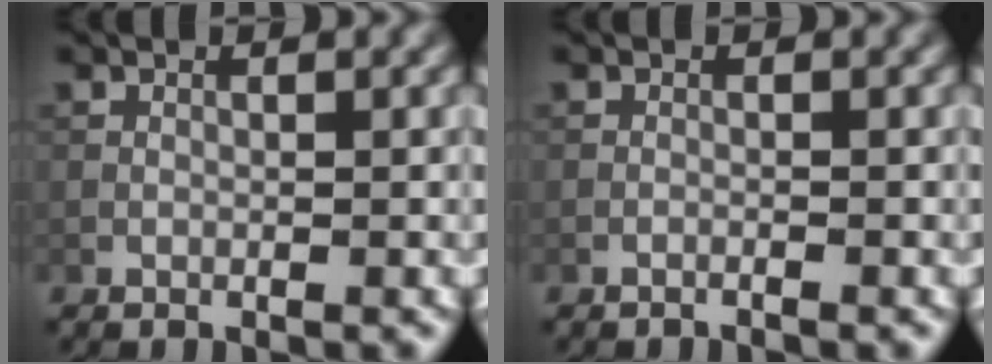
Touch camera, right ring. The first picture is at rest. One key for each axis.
{"total": 0.6, "fx": -0.5, "fy": 0.0, "fz": 0.2, "tx": -0.001, "ty": 0.002, "tz": -0.012}